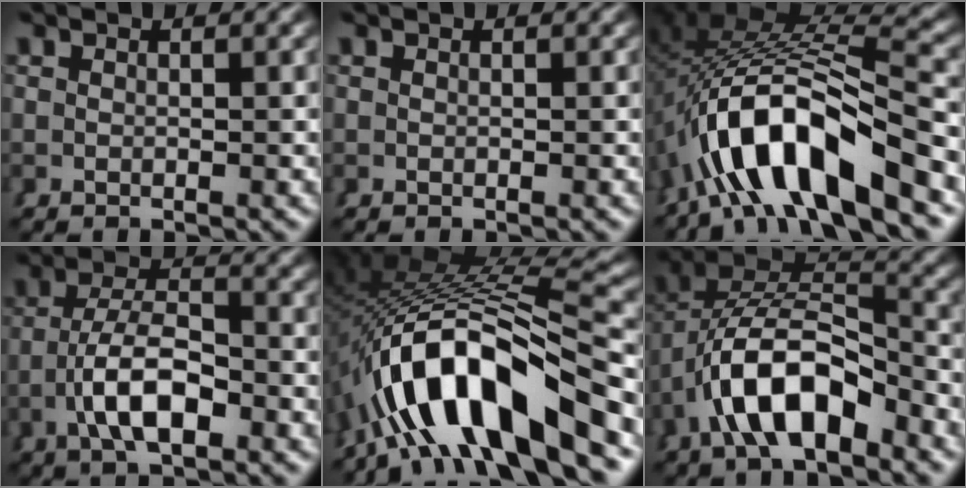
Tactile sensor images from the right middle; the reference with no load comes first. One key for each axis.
{"total": 0.0}
{"total": 12.5, "fx": -2.9, "fy": 7.1, "fz": 9.9, "tx": -0.207, "ty": -0.024, "tz": -0.036}
{"total": 5.6, "fx": -1.7, "fy": 2.5, "fz": 4.7, "tx": -0.079, "ty": -0.017, "tz": -0.019}
{"total": 14.9, "fx": -2.9, "fy": 7.5, "fz": 12.6, "tx": -0.239, "ty": -0.019, "tz": -0.036}
{"total": 11.2, "fx": -1.5, "fy": 8.0, "fz": 7.6, "tx": -0.152, "ty": -0.029, "tz": -0.021}